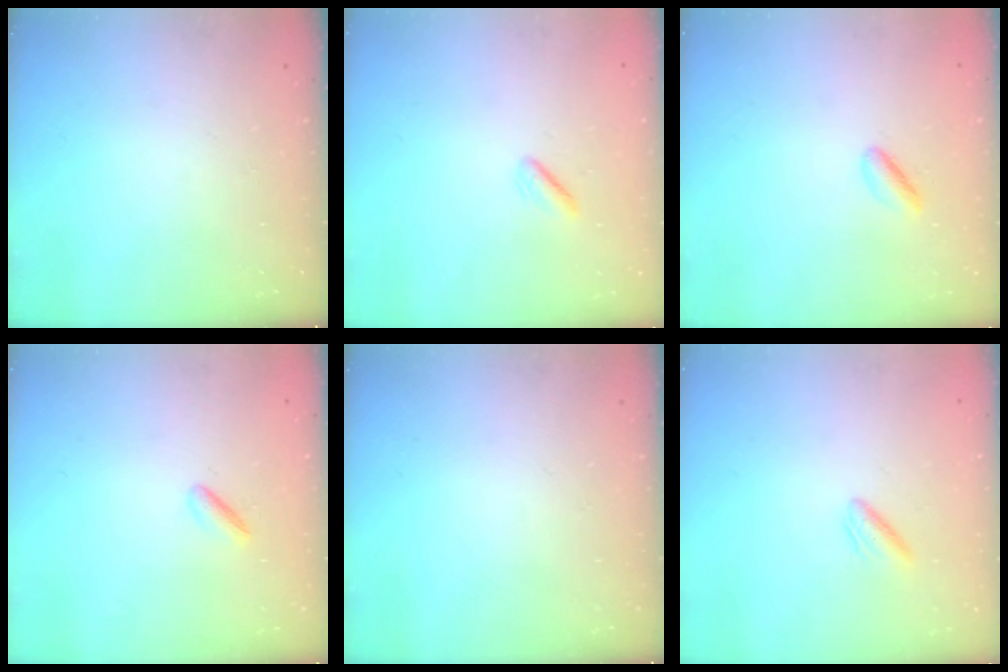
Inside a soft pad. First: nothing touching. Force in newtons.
{"total": 0.8, "press": 0.4, "slide": 0.6}
{"total": 2.5, "press": 2.3, "slide": 1.0}
{"total": 3.0, "press": 2.8, "slide": 0.9}
{"total": 0.0}
{"total": 2.7, "press": 2.4, "slide": 1.2}